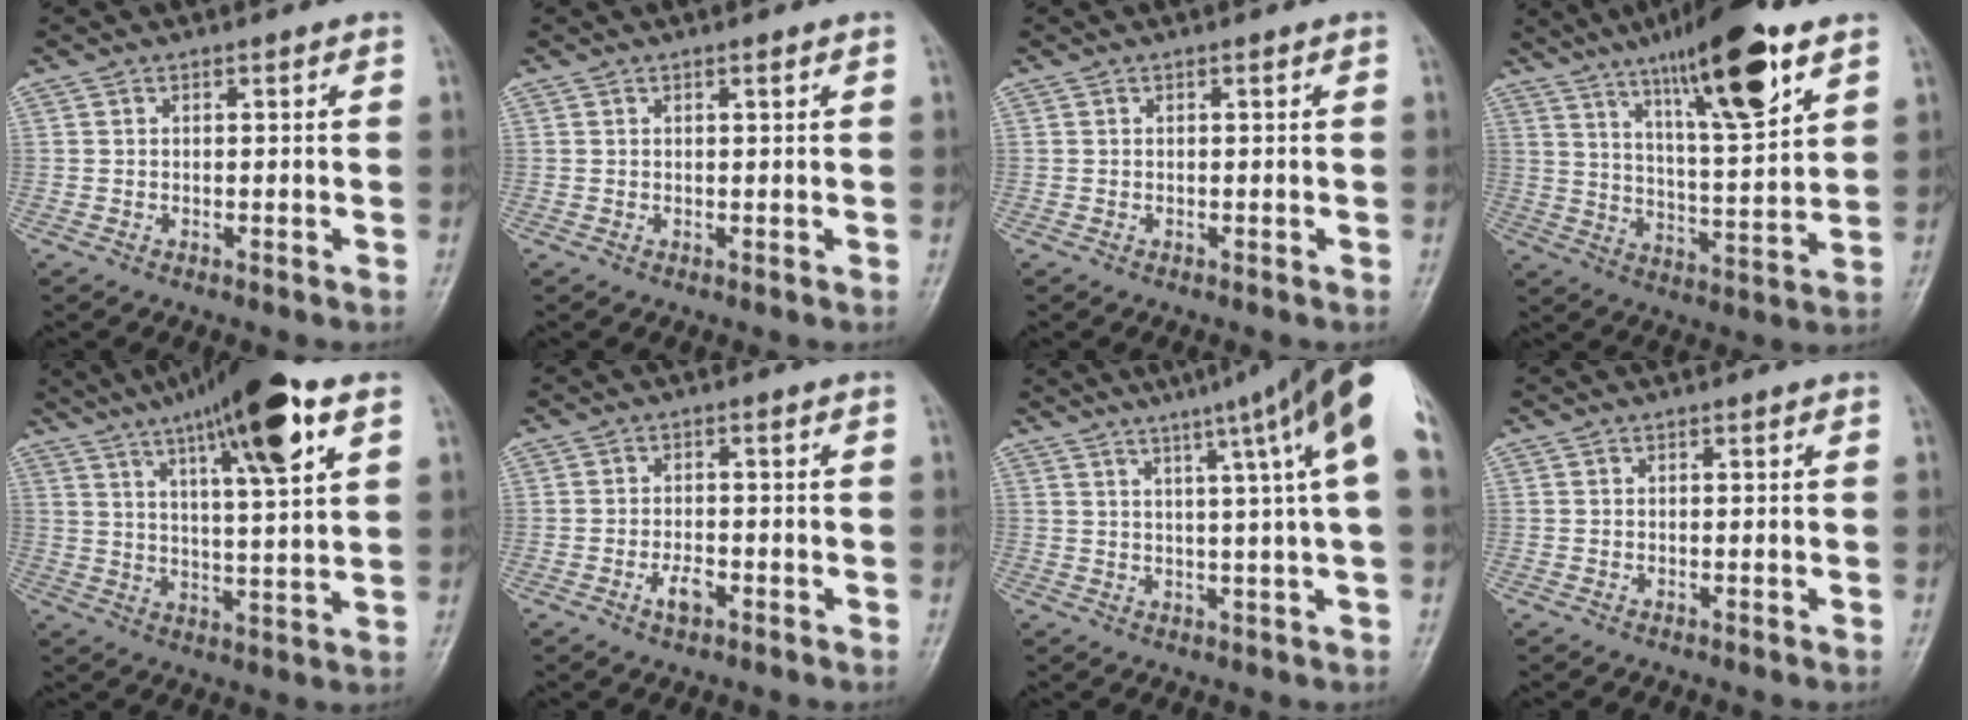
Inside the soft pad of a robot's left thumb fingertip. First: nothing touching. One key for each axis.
{"total": 0.6, "fx": 0.4, "fy": 0.0, "fz": 0.5, "tx": -0.007, "ty": 0.000, "tz": 0.006}
{"total": 0.0}
{"total": 18.5, "fx": 10.7, "fy": 3.7, "fz": 14.7, "tx": -0.220, "ty": -0.046, "tz": 0.178}
{"total": 18.7, "fx": 10.1, "fy": 3.4, "fz": 15.4, "tx": -0.239, "ty": -0.018, "tz": 0.162}
{"total": 3.1, "fx": -1.5, "fy": 1.5, "fz": 2.3, "tx": -0.040, "ty": 0.009, "tz": -0.027}
{"total": 17.4, "fx": 8.4, "fy": 0.2, "fz": 15.2, "tx": -0.209, "ty": -0.002, "tz": 0.098}
{"total": 0.0}